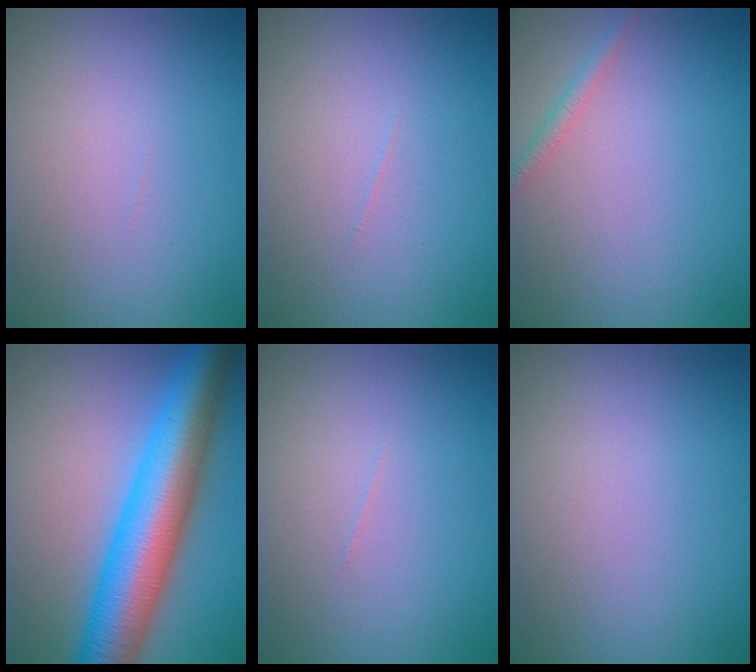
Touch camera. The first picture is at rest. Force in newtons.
{"total": 0.0}
{"total": 1.2, "press": 1.2, "slide": 0.0}
{"total": 10.6, "press": 10.6, "slide": 0.1}
{"total": 0.0}
{"total": 0.0}